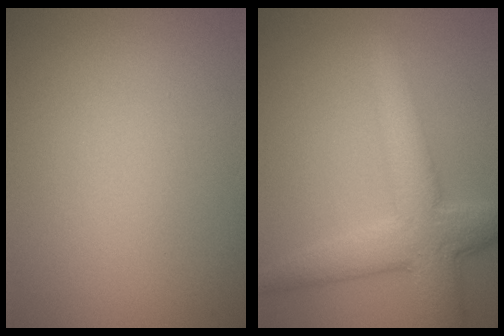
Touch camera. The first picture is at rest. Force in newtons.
{"total": 5.8, "press": 5.8, "slide": 0.2}